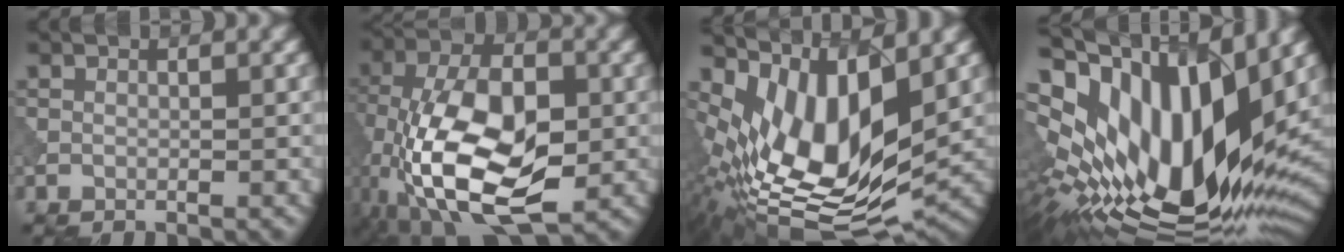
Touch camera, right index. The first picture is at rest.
{"total": 13.9, "force": [-4.4, 7.1, 11.1], "torque": [-0.223, -0.008, -0.086]}
{"total": 13.1, "force": [2.3, 6.2, 11.3], "torque": [-0.211, -0.010, 0.044]}
{"total": 18.4, "force": [3.1, 8.4, 16.1], "torque": [-0.298, 0.001, 0.050]}